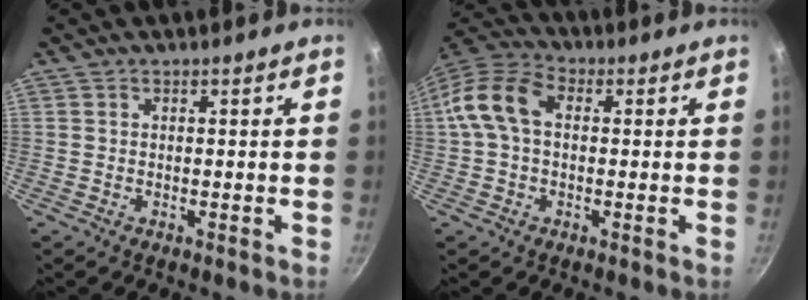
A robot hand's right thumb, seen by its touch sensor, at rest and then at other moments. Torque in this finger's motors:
{"motor_torque": [0.68, 2.03, 0.52, -0.57, 0.31]}